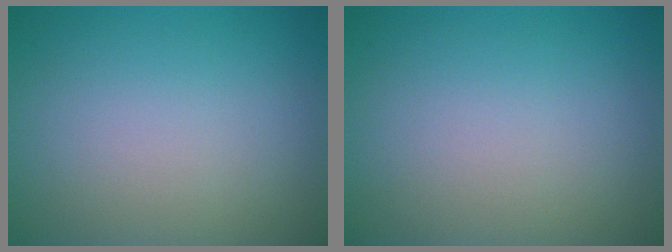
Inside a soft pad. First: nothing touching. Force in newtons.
{"total": 0.0}